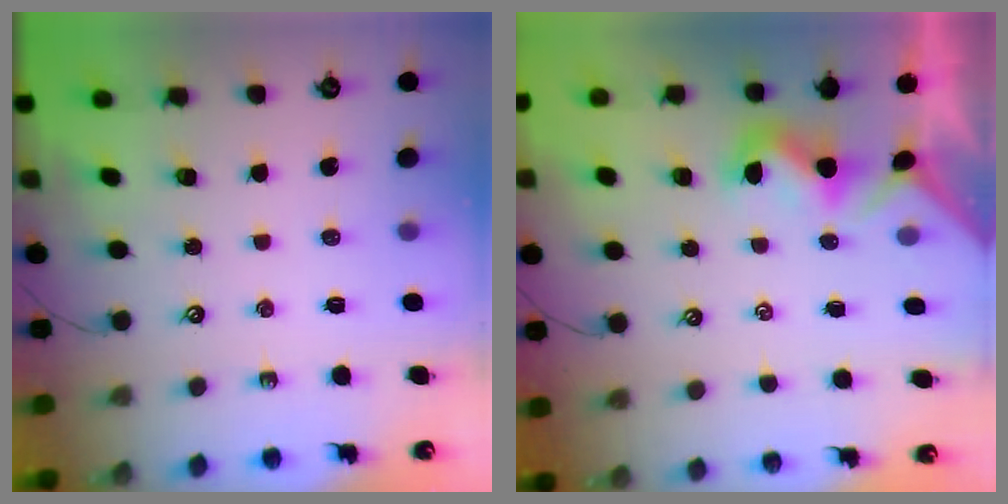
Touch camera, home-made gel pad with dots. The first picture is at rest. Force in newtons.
{"total": 0.9, "press": 0.7, "slide": 0.5}